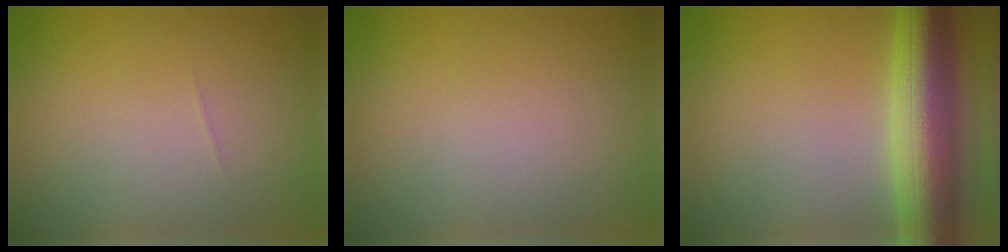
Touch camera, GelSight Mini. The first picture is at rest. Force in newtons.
{"total": 0.0}
{"total": 9.6, "press": 9.6, "slide": 0.4}